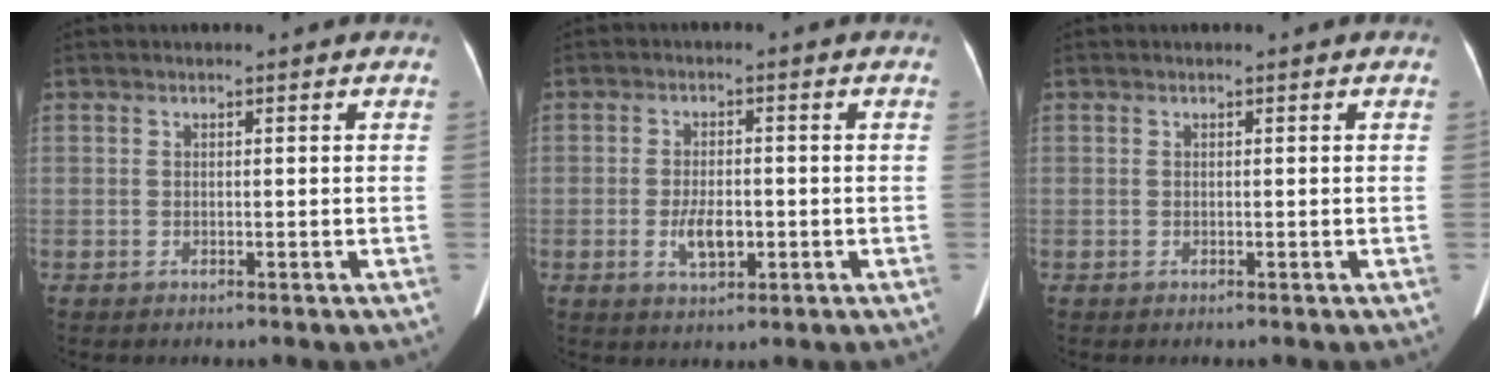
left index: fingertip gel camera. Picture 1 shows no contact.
{"total": 4.4, "force": [-1.2, 1.9, 3.7], "torque": [-0.073, 0.000, -0.018]}
{"total": 0.0}